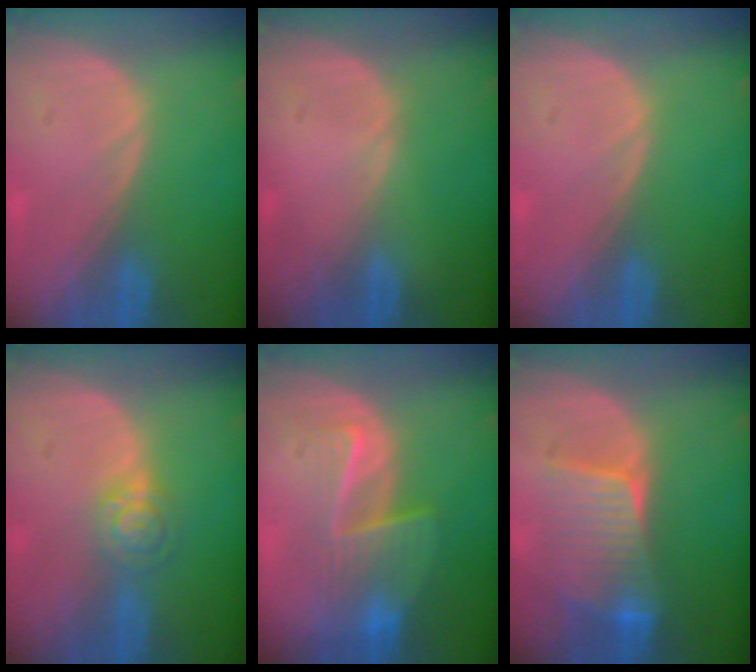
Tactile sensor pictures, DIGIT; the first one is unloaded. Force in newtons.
{"total": 0.0}
{"total": 0.0}
{"total": 4.0, "press": 3.7, "slide": 1.5}
{"total": 6.6, "press": 6.4, "slide": 1.4}
{"total": 6.8, "press": 6.8, "slide": 0.5}